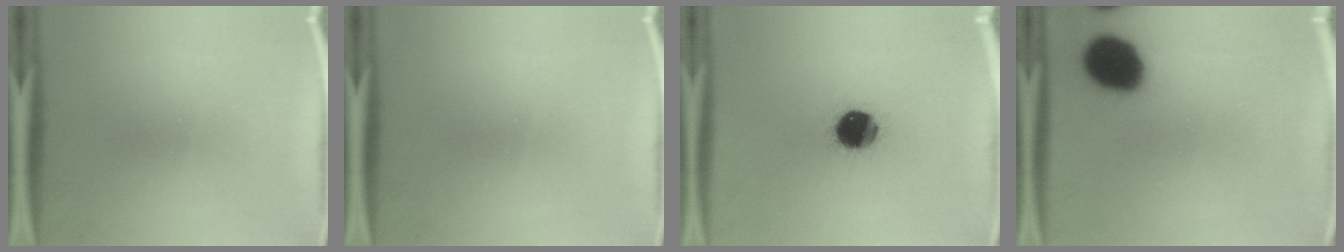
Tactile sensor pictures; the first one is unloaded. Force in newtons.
{"total": 0.0}
{"total": 13.5}
{"total": 14.8}